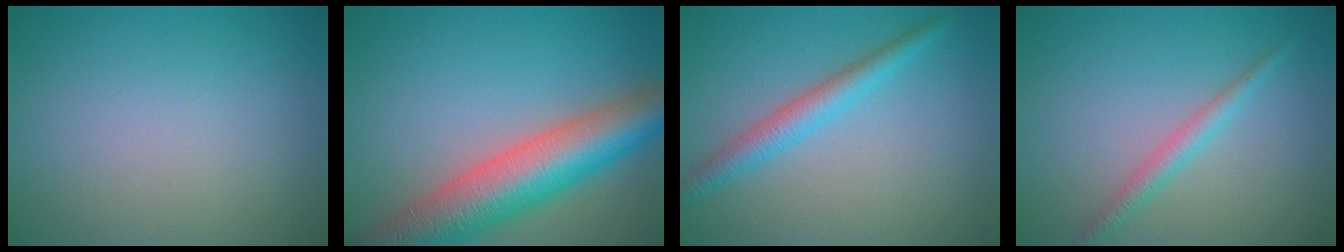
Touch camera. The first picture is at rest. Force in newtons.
{"total": 10.2, "press": 10.2, "slide": 0.5}
{"total": 2.9, "press": 2.9, "slide": 0.1}
{"total": 1.9, "press": 1.9, "slide": 0.1}